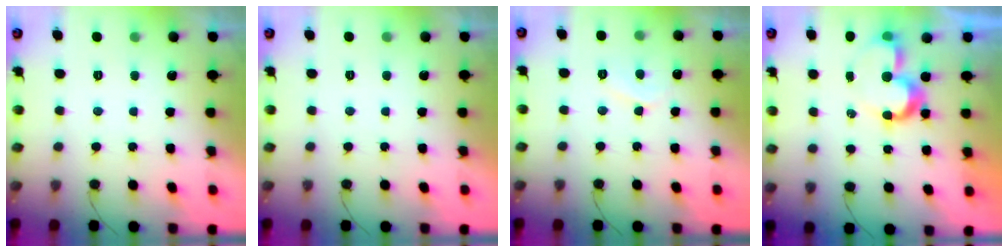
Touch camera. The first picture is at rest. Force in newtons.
{"total": 1.7, "press": 1.7, "slide": 0.1}
{"total": 5.2, "press": 5.2, "slide": 0.6}
{"total": 9.2, "press": 9.2, "slide": 0.3}